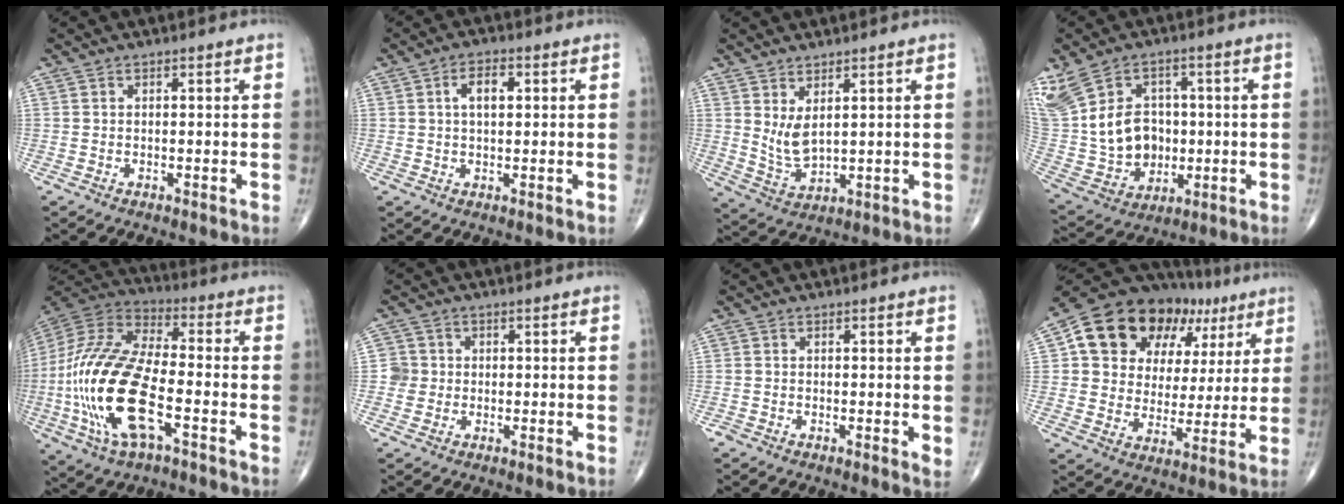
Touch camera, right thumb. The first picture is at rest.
{"total": 4.6, "force": [1.1, 2.3, 3.8], "torque": [-0.063, 0.004, 0.017]}
{"total": 5.7, "force": [2.2, 2.5, 4.6], "torque": [-0.087, -0.027, 0.058]}
{"total": 22.0, "force": [4.1, 17.3, 13.0], "torque": [-0.280, 0.032, 0.111]}
{"total": 23.6, "force": [-6.0, 9.7, 20.6], "torque": [-0.458, 0.013, -0.106]}
{"total": 3.1, "force": [-0.2, 3.1, 0.1], "torque": [0.025, 0.010, -0.008]}
{"total": 1.4, "force": [-0.2, 0.6, 1.3], "torque": [-0.019, -0.005, -0.011]}
{"total": 21.9, "force": [9.0, 15.6, 12.5], "torque": [-0.147, 0.019, 0.147]}